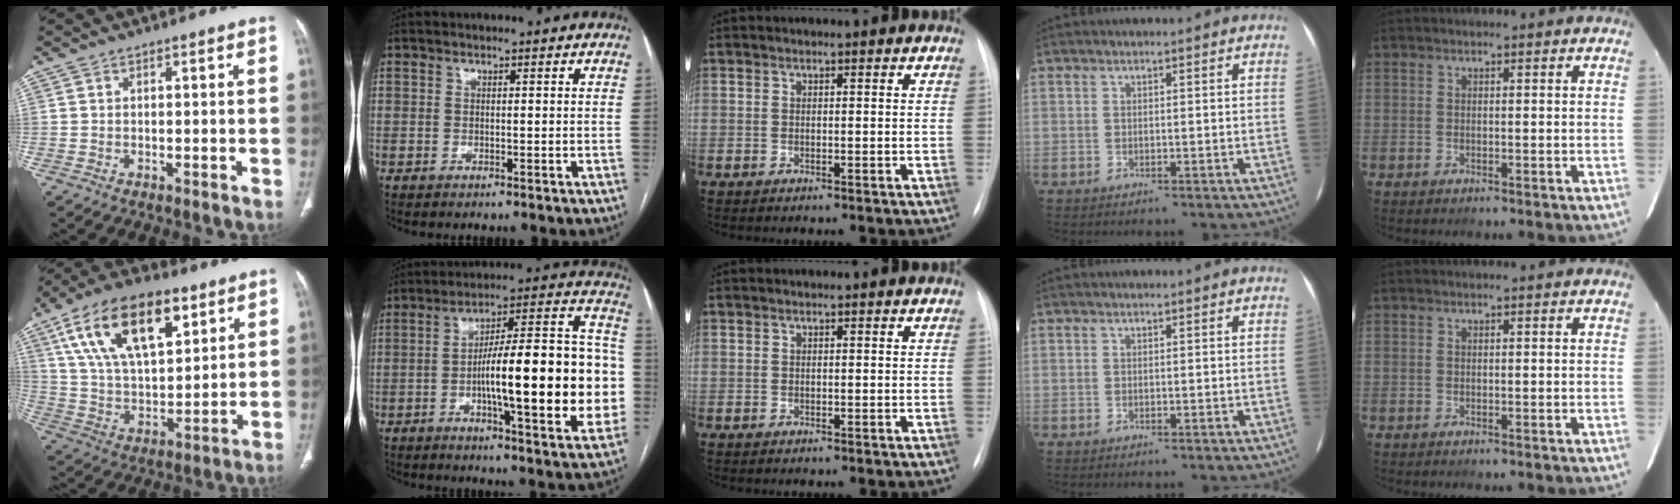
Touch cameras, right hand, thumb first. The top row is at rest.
{"thumb": {"total": 21.7, "force": [10.5, 10.5, 15.8], "torque": [-0.259, -0.023, 0.192]}, "index": {"total": 23.6, "force": [-3.3, 4.3, 23.0], "torque": [-0.279, 0.032, -0.043]}}